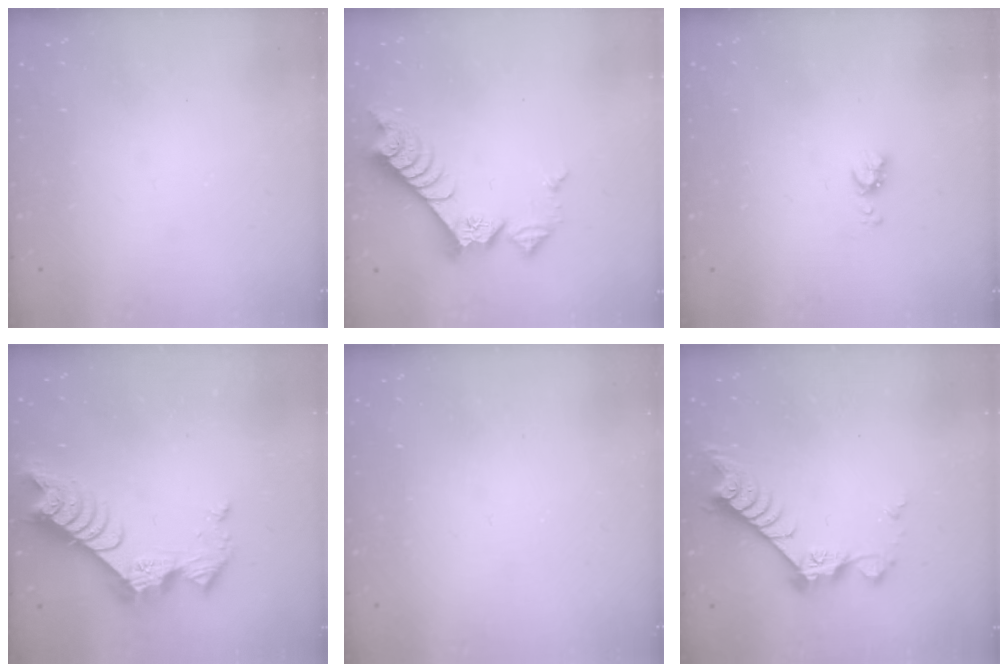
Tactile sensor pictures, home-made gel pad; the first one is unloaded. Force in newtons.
{"total": 9.4, "press": 9.3, "slide": 1.2}
{"total": 5.1, "press": 5.1, "slide": 0.5}
{"total": 10.5, "press": 10.5, "slide": 0.8}
{"total": 0.0}
{"total": 8.3, "press": 8.3, "slide": 0.6}